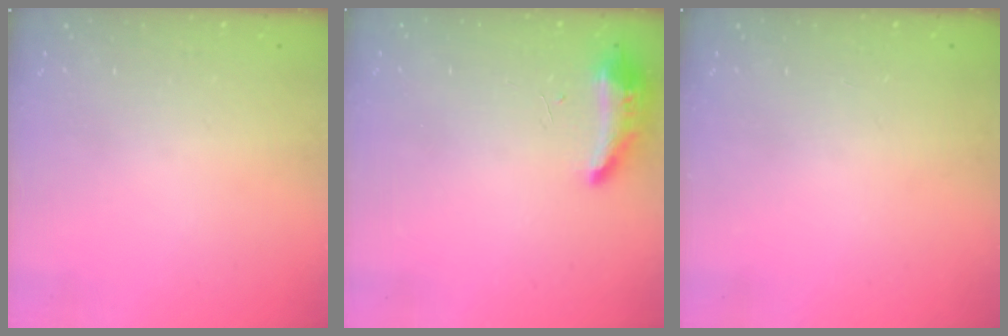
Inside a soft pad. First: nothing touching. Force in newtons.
{"total": 8.5, "press": 8.4, "slide": 1.6}
{"total": 0.0}